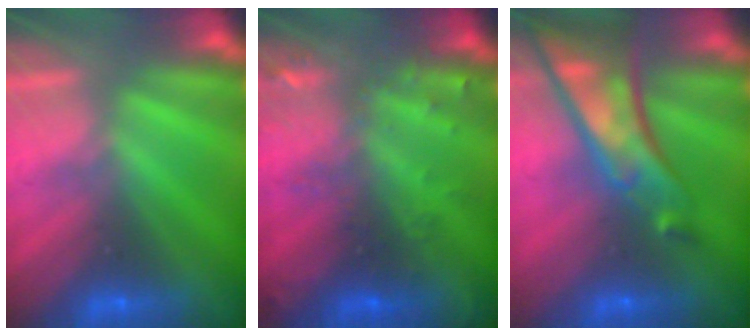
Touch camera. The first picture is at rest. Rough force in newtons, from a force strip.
{"total": 2.9}
{"total": 6.9}